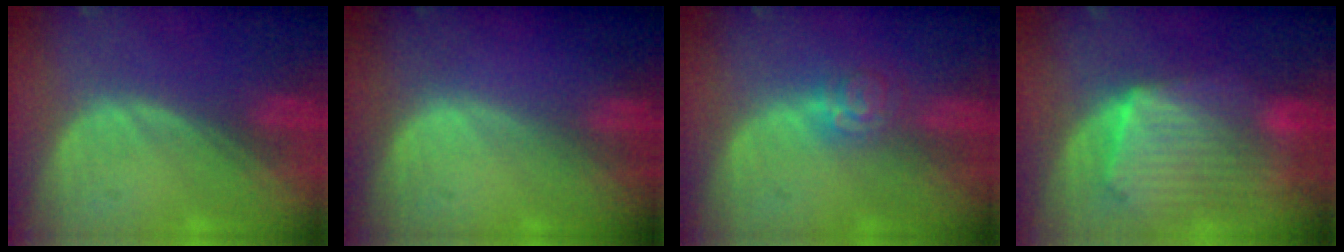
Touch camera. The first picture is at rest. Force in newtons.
{"total": 0.0}
{"total": 3.6, "press": 3.5, "slide": 0.5}
{"total": 10.8, "press": 9.4, "slide": 5.3}